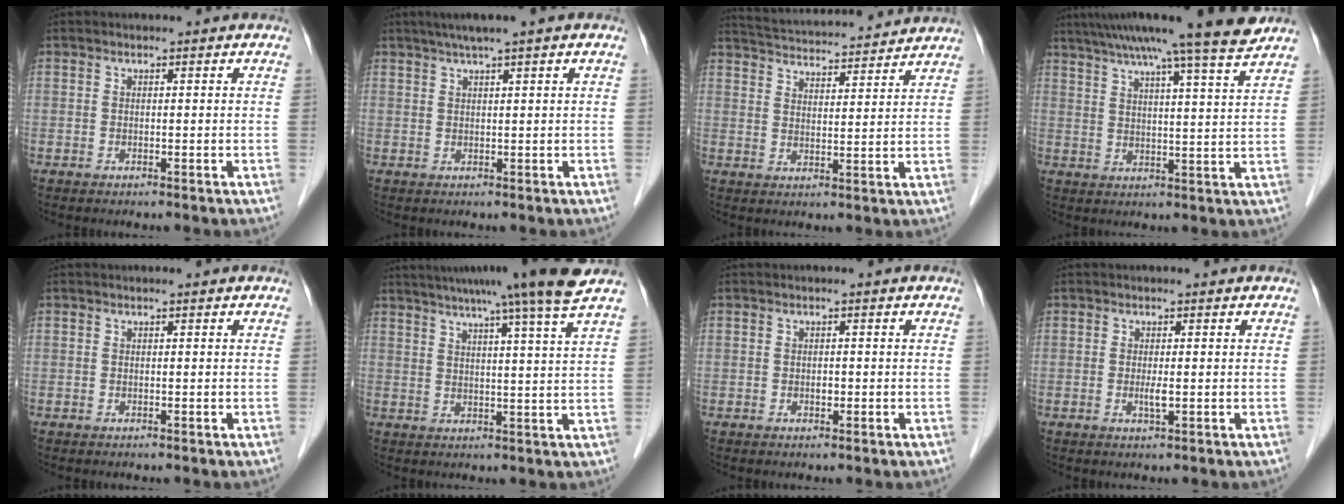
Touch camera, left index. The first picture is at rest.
{"total": 4.3, "force": [2.9, -0.5, 3.1], "torque": [-0.055, 0.019, 0.051]}
{"total": 16.6, "force": [15.7, 1.7, 4.9], "torque": [-0.089, 0.033, 0.229]}
{"total": 16.3, "force": [13.6, -1.3, 9.0], "torque": [-0.149, 0.006, 0.184]}
{"total": 0.0}
{"total": 14.6, "force": [11.7, -2.3, 8.3], "torque": [-0.132, -0.009, 0.145]}
{"total": 0.8, "force": [-0.3, 0.5, 0.5], "torque": [-0.009, -0.001, -0.005]}
{"total": 1.4, "force": [-0.3, 0.1, 1.4], "torque": [-0.028, -0.005, -0.003]}